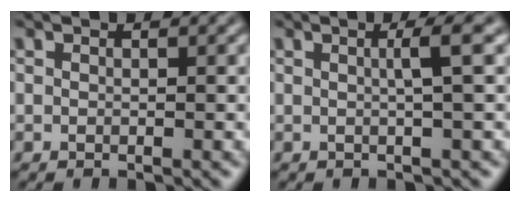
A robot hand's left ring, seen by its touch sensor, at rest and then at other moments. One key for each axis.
{"total": 2.4, "fx": 0.3, "fy": 0.4, "fz": 2.4, "tx": -0.037, "ty": 0.008, "tz": 0.001}